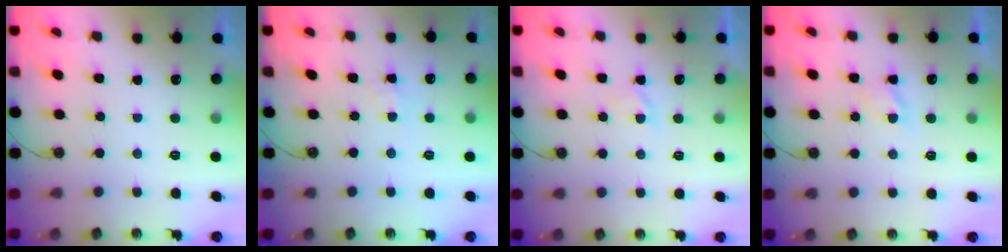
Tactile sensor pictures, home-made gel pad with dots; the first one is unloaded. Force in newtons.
{"total": 2.0, "press": 2.0, "slide": 0.3}
{"total": 0.9, "press": 0.9, "slide": 0.1}
{"total": 2.2, "press": 2.1, "slide": 0.4}